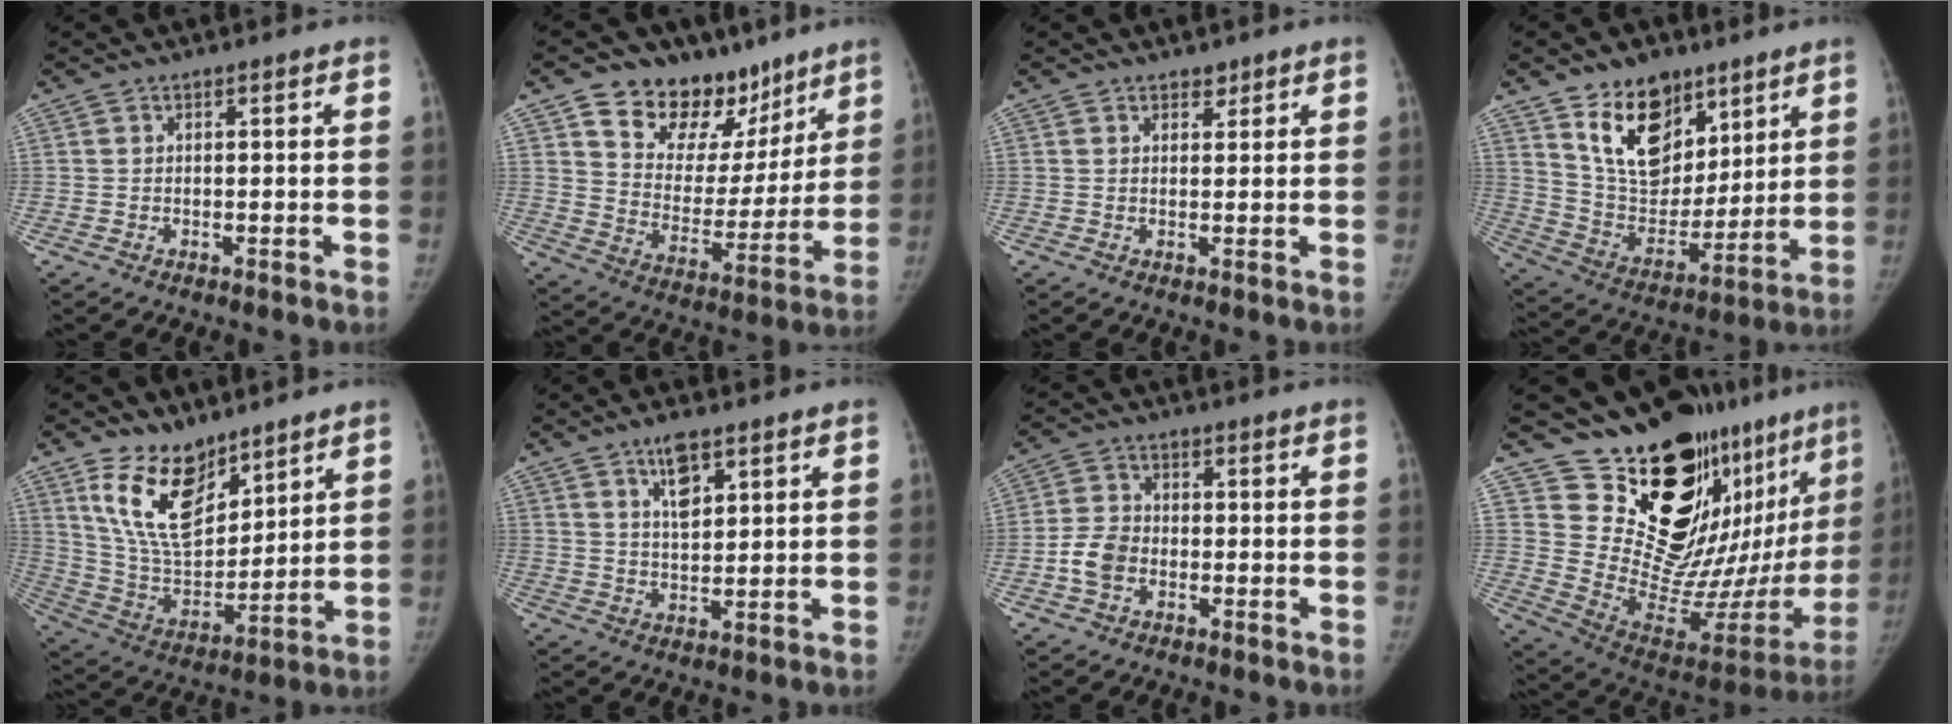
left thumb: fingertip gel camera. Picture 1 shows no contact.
{"total": 19.5, "force": [12.9, 12.2, 8.0], "torque": [-0.056, -0.065, 0.204]}
{"total": 1.6, "force": [1.2, 1.0, 0.3], "torque": [0.009, -0.008, 0.015]}
{"total": 17.5, "force": [10.6, 10.7, 8.9], "torque": [-0.097, -0.066, 0.198]}
{"total": 16.0, "force": [10.4, 8.2, 9.0], "torque": [-0.121, -0.066, 0.212]}
{"total": 6.0, "force": [3.5, 2.4, 4.3], "torque": [-0.063, -0.023, 0.063]}
{"total": 5.8, "force": [-1.8, 4.3, 3.4], "torque": [-0.059, 0.014, -0.039]}
{"total": 25.9, "force": [19.6, 9.8, 13.8], "torque": [-0.156, -0.193, 0.294]}